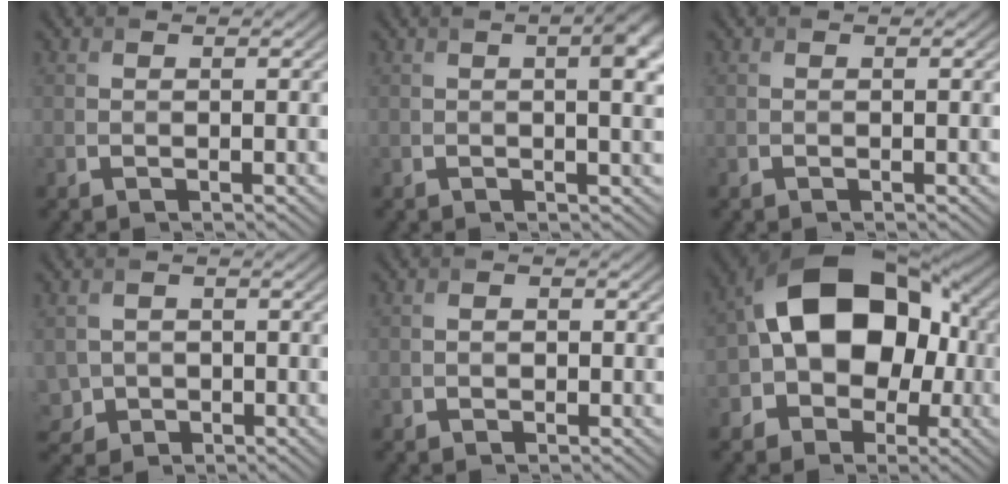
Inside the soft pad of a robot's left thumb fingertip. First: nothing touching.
{"total": 4.6, "force": [0.8, 1.6, 4.3], "torque": [-0.056, 0.005, 0.014]}
{"total": 0.0}
{"total": 3.4, "force": [-0.9, 3.1, 1.0], "torque": [-0.033, -0.008, -0.023]}
{"total": 1.2, "force": [-0.6, 0.9, 0.5], "torque": [-0.009, -0.001, -0.015]}
{"total": 15.7, "force": [-1.0, 10.9, 11.2], "torque": [-0.166, 0.018, -0.031]}